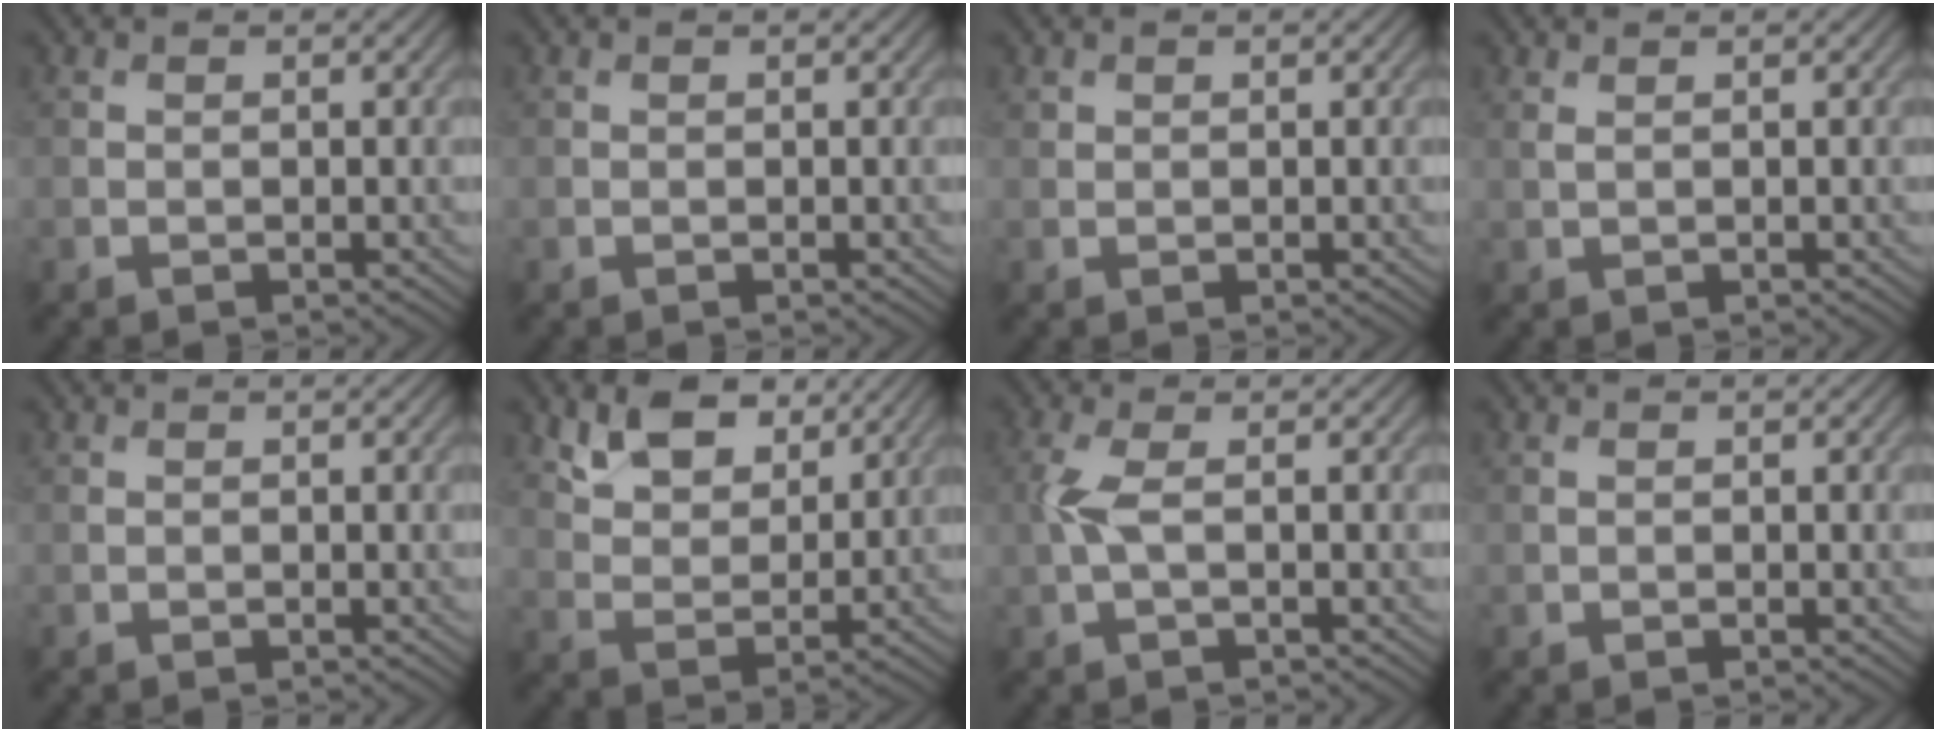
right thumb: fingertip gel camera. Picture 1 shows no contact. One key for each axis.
{"total": 0.0}
{"total": 0.5, "fx": 0.4, "fy": 0.4, "fz": 0.0, "tx": 0.000, "ty": -0.003, "tz": 0.010}
{"total": 0.8, "fx": 0.5, "fy": 0.1, "fz": 0.6, "tx": -0.018, "ty": 0.004, "tz": 0.010}
{"total": 0.0}
{"total": 7.3, "fx": 4.7, "fy": 4.0, "fz": 3.9, "tx": -0.088, "ty": -0.005, "tz": 0.085}
{"total": 2.8, "fx": 0.1, "fy": 0.6, "fz": 2.8, "tx": -0.070, "ty": 0.007, "tz": 0.000}
{"total": 0.0}